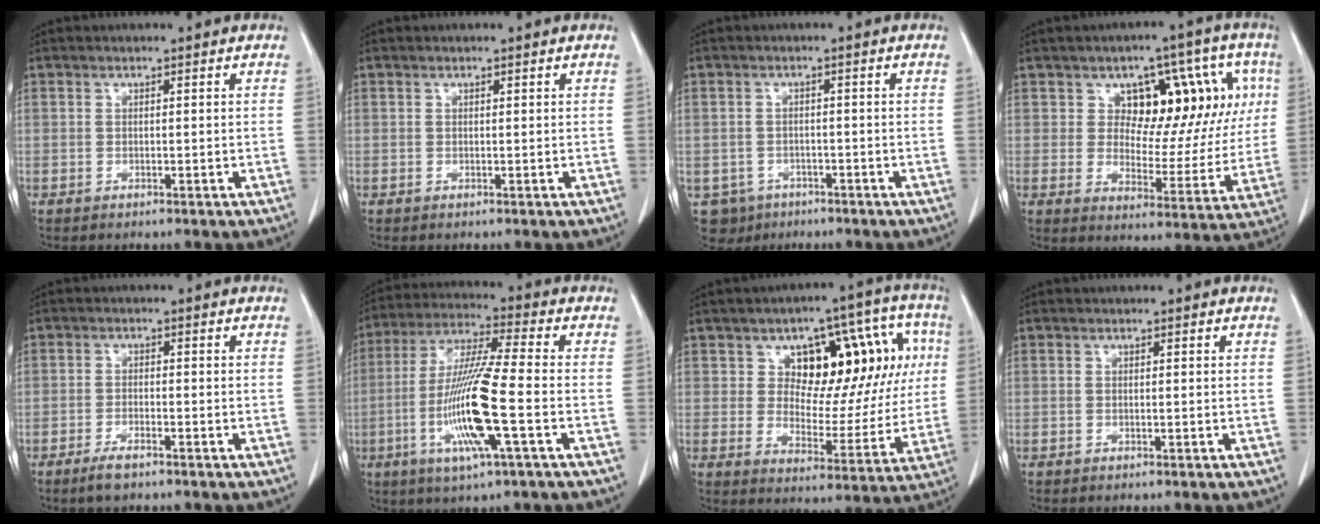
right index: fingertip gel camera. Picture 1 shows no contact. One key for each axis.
{"total": 0.0}
{"total": 4.9, "fx": -2.8, "fy": 4.0, "fz": 0.3, "tx": -0.003, "ty": 0.006, "tz": -0.039}
{"total": 14.4, "fx": 4.9, "fy": 7.8, "fz": 11.1, "tx": -0.120, "ty": 0.034, "tz": 0.074}
{"total": 3.1, "fx": -2.3, "fy": 0.6, "fz": 2.0, "tx": -0.044, "ty": -0.003, "tz": -0.042}
{"total": 14.4, "fx": -3.9, "fy": 0.2, "fz": 13.8, "tx": -0.284, "ty": -0.014, "tz": -0.079}
{"total": 16.8, "fx": 4.9, "fy": 8.6, "fz": 13.6, "tx": -0.158, "ty": 0.042, "tz": 0.075}
{"total": 0.0}